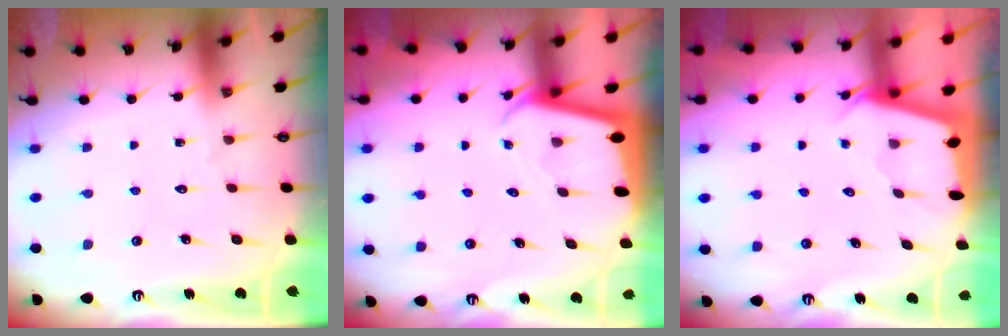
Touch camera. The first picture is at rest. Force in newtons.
{"total": 2.1, "press": 2.1, "slide": 0.2}
{"total": 2.1, "press": 2.1, "slide": 0.3}